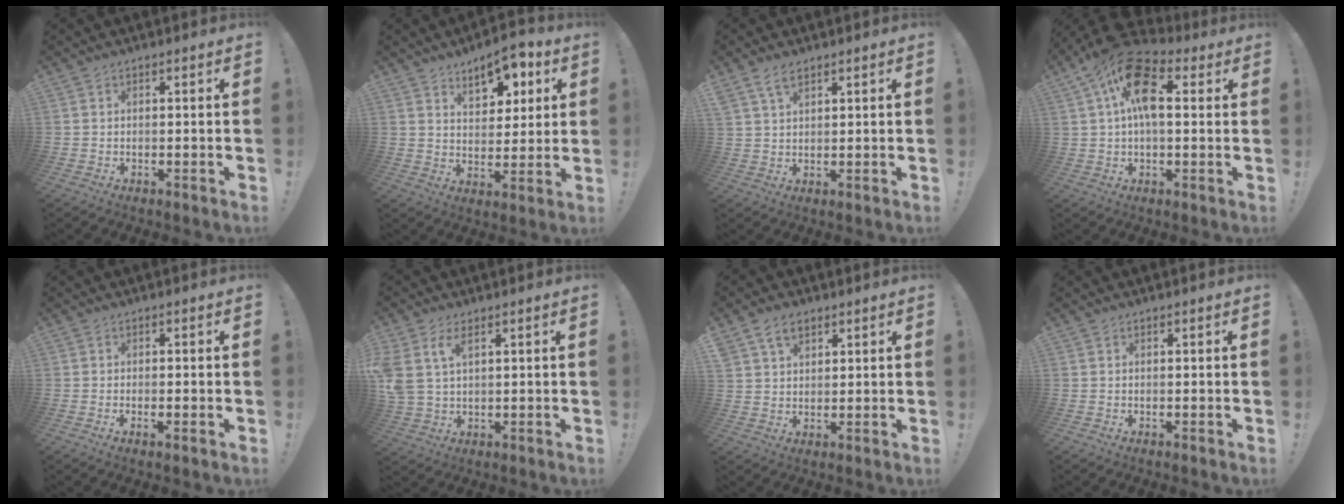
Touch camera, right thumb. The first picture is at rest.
{"total": 10.5, "force": [6.3, 5.8, 6.0], "torque": [-0.072, -0.034, 0.112]}
{"total": 5.0, "force": [3.1, 2.6, 2.8], "torque": [-0.056, -0.007, 0.061]}
{"total": 17.0, "force": [5.5, 9.1, 13.3], "torque": [-0.215, -0.010, 0.095]}
{"total": 1.8, "force": [-0.5, 0.0, 1.7], "torque": [-0.033, -0.001, -0.007]}
{"total": 7.5, "force": [3.5, 4.3, 5.0], "torque": [-0.102, -0.010, 0.067]}
{"total": 6.6, "force": [3.9, 4.2, 3.2], "torque": [-0.052, -0.009, 0.074]}
{"total": 0.0}